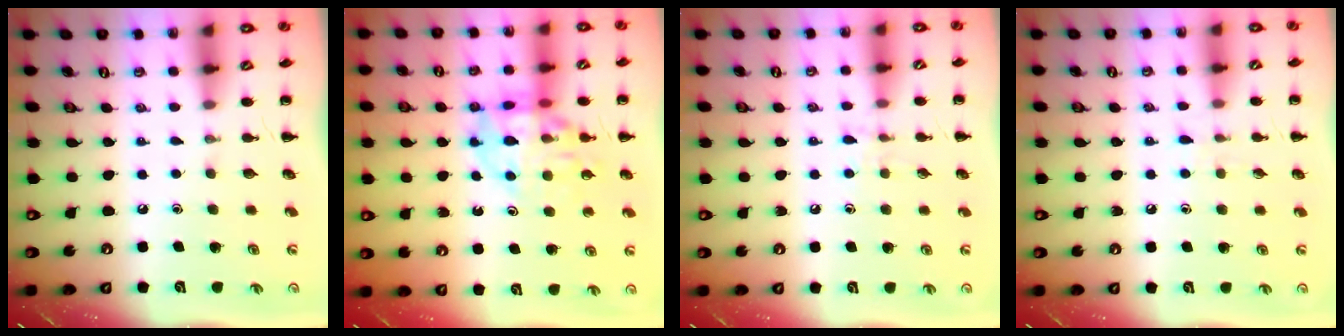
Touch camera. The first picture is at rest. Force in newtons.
{"total": 13.7, "press": 13.4, "slide": 2.9}
{"total": 5.9, "press": 5.7, "slide": 1.5}
{"total": 4.3, "press": 3.8, "slide": 2.0}